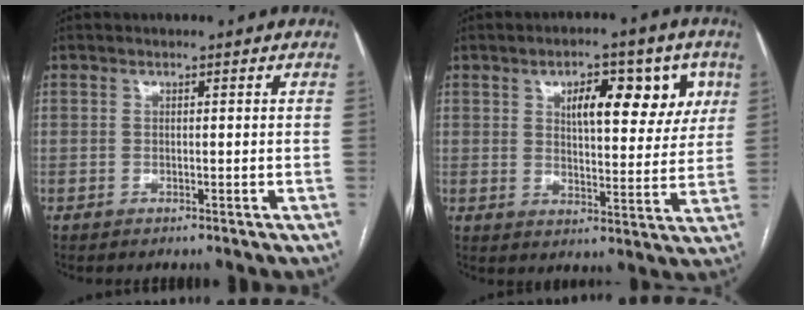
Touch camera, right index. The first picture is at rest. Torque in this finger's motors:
{"motor_torque": [0.61, 0.50, 0.46, 0.08]}